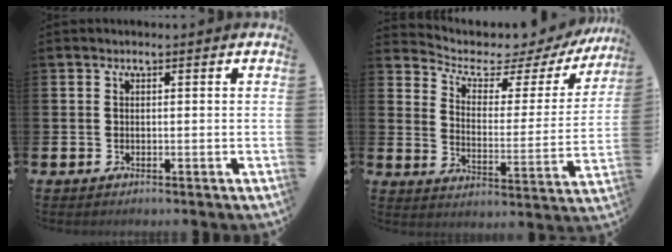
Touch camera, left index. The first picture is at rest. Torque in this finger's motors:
{"motor_torque": [1.02, -1.11, 0.10, 0.03]}